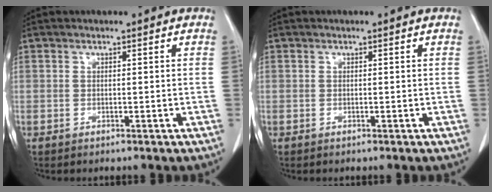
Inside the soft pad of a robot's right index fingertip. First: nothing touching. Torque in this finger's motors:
{"motor_torque": [0.00, 0.00, 0.00, 0.00]}